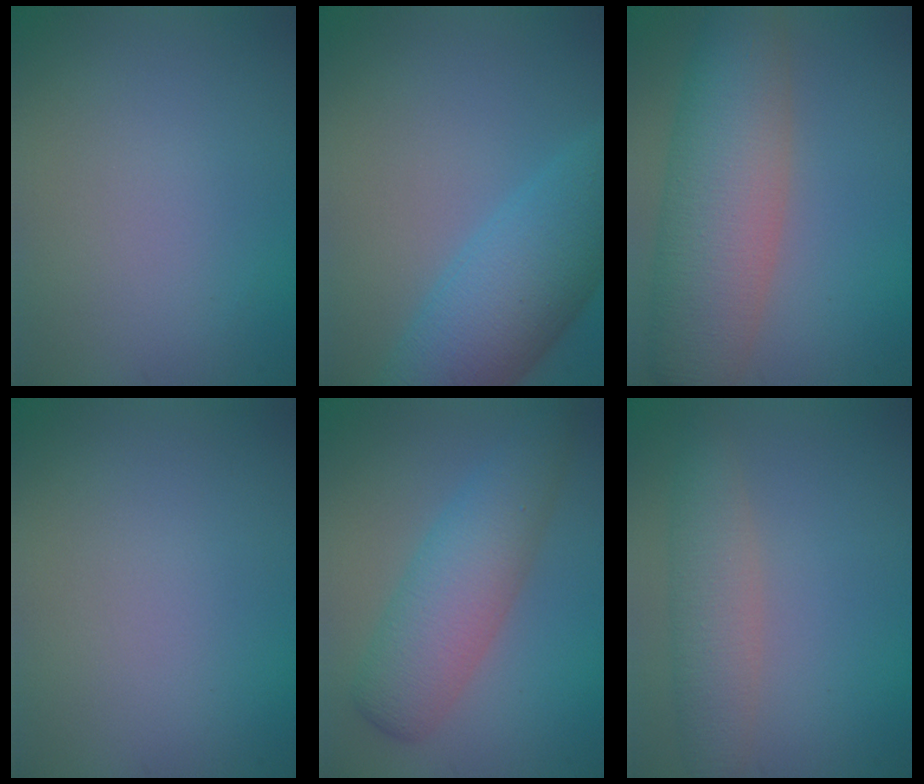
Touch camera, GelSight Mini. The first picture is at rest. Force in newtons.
{"total": 7.9, "press": 7.9, "slide": 0.2}
{"total": 9.7, "press": 9.7, "slide": 0.4}
{"total": 0.0}
{"total": 5.7, "press": 5.7, "slide": 0.1}
{"total": 3.6, "press": 3.6, "slide": 0.3}